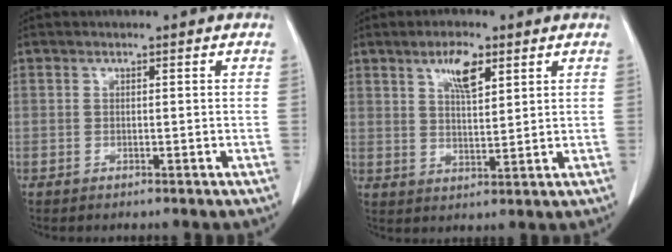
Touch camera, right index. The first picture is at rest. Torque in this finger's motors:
{"motor_torque": [0.43, 0.38, 0.09, 0.08]}